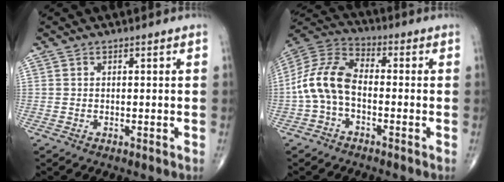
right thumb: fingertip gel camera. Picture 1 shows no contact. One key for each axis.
{"total": 11.3, "fx": -1.9, "fy": 6.7, "fz": 8.9, "tx": -0.180, "ty": 0.035, "tz": -0.050}